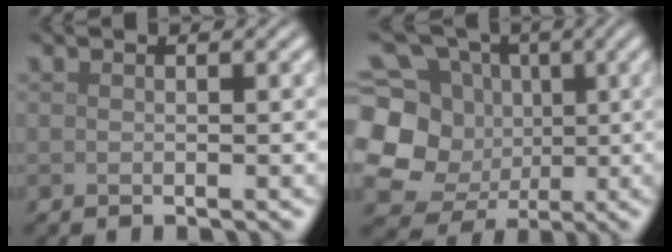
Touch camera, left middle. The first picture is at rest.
{"total": 13.6, "force": [-0.5, 12.1, 6.3], "torque": [-0.153, 0.006, -0.032]}